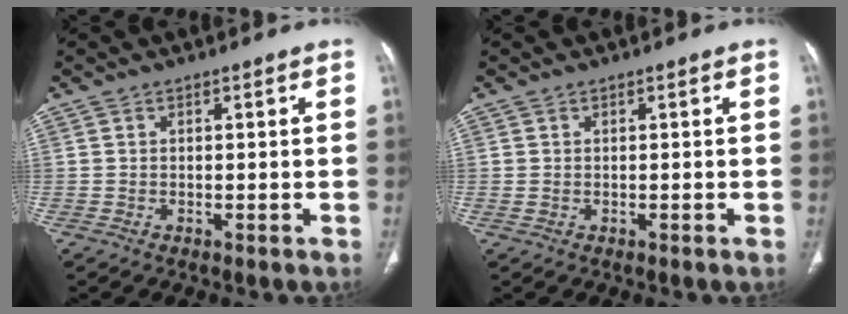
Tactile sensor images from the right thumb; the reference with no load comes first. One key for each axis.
{"total": 0.6, "fx": 0.1, "fy": 0.6, "fz": 0.1, "tx": -0.004, "ty": 0.000, "tz": 0.006}